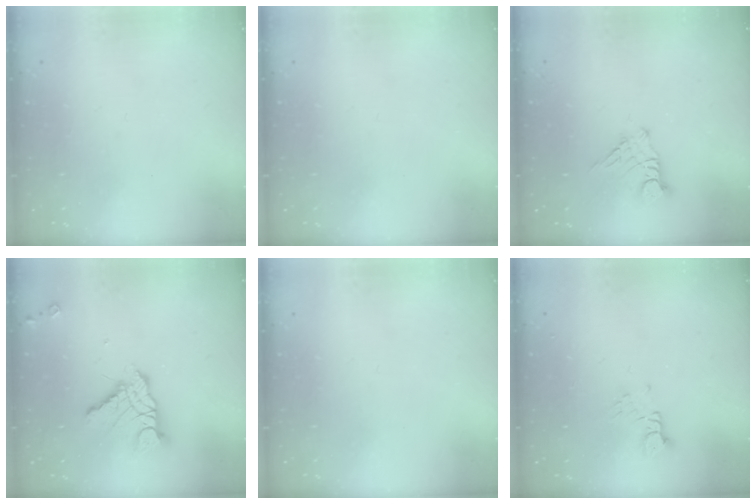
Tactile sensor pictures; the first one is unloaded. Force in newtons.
{"total": 0.0}
{"total": 5.1, "press": 5.1, "slide": 0.3}
{"total": 14.0, "press": 14.0, "slide": 1.4}
{"total": 0.0}
{"total": 2.2, "press": 2.2, "slide": 0.3}